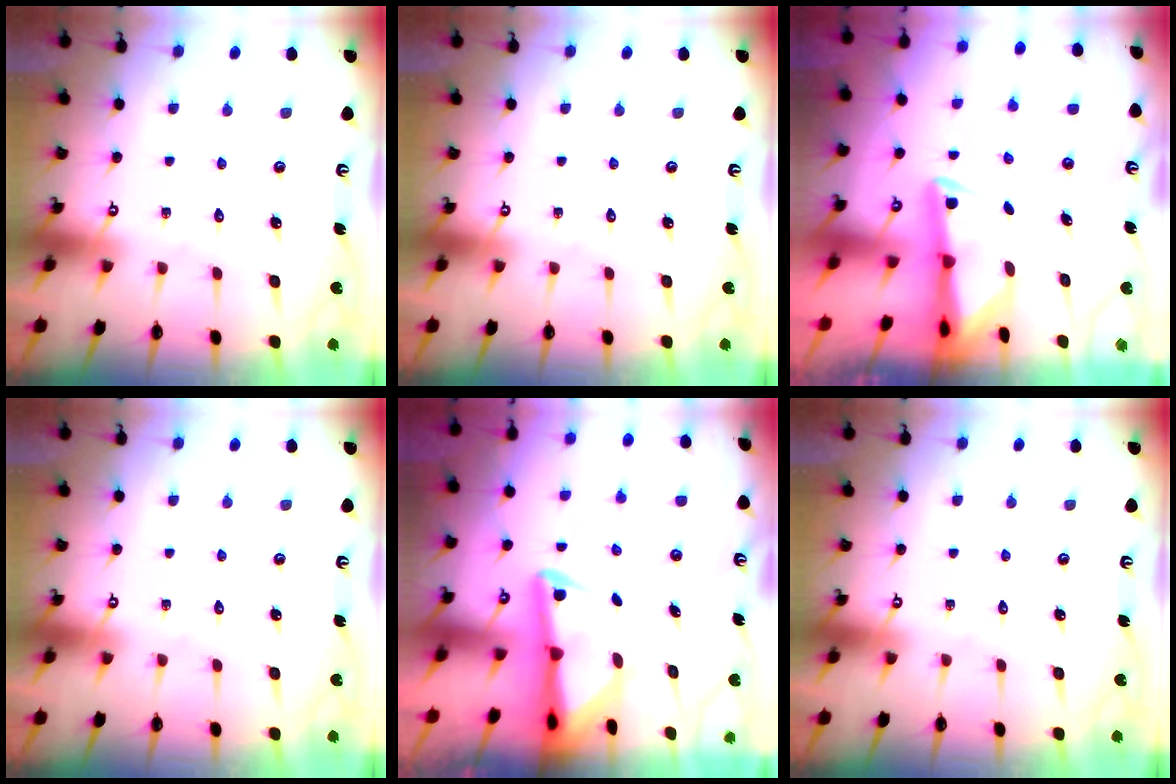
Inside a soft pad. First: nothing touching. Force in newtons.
{"total": 0.0}
{"total": 3.1, "press": 3.1, "slide": 0.6}
{"total": 0.0}
{"total": 4.6, "press": 4.6, "slide": 0.9}
{"total": 0.0}